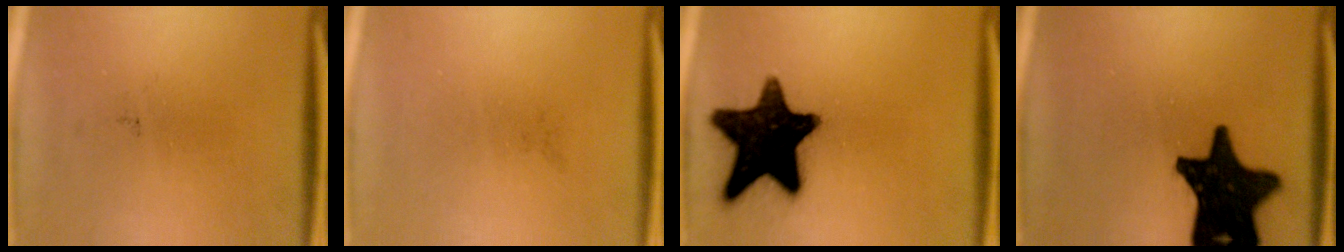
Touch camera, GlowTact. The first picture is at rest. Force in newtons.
{"total": 0.0}
{"total": 17.6}
{"total": 18.9}